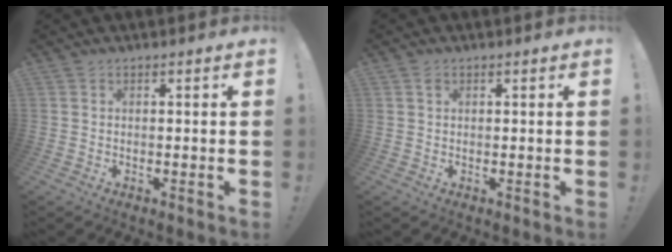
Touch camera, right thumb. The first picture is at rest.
{"total": 0.8, "force": [0.5, 0.5, 0.3], "torque": [0.001, -0.002, 0.007]}